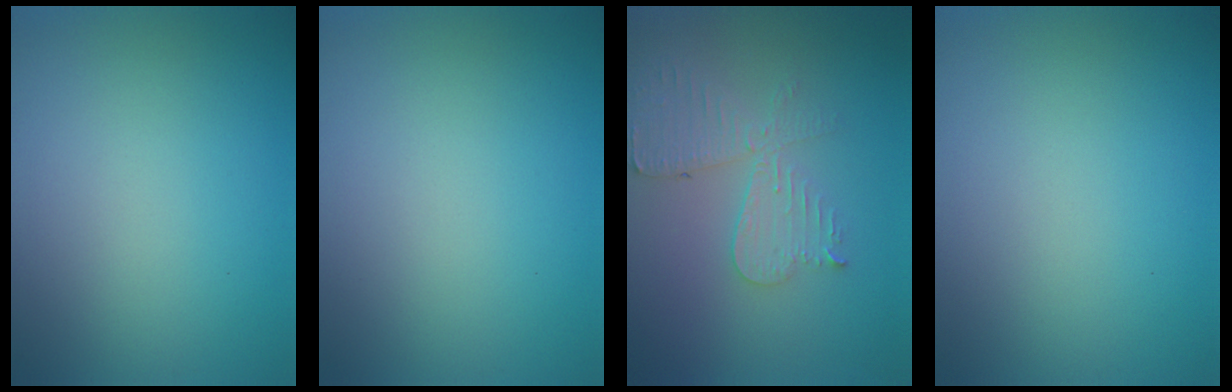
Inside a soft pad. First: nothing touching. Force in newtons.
{"total": 0.0}
{"total": 4.2, "press": 3.7, "slide": 2.1}
{"total": 0.0}